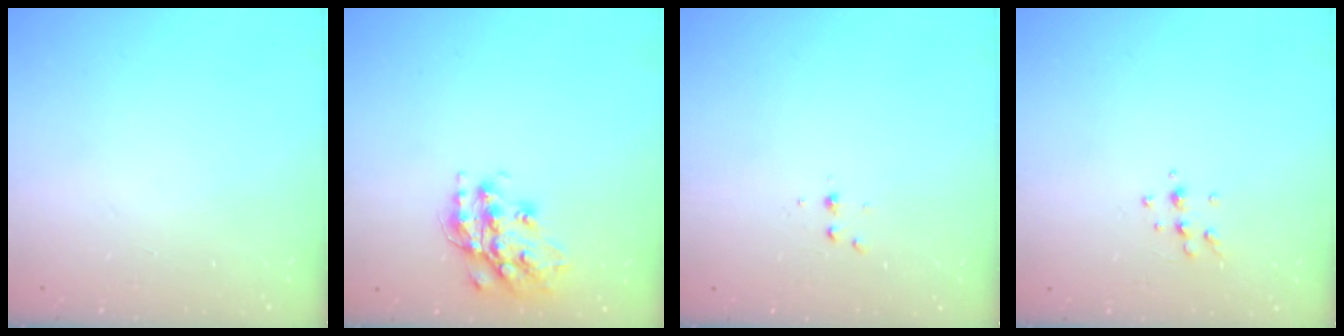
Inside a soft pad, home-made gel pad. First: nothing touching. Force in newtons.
{"total": 15.9, "press": 15.9, "slide": 1.0}
{"total": 3.2, "press": 3.2, "slide": 0.4}
{"total": 5.4, "press": 5.3, "slide": 1.0}